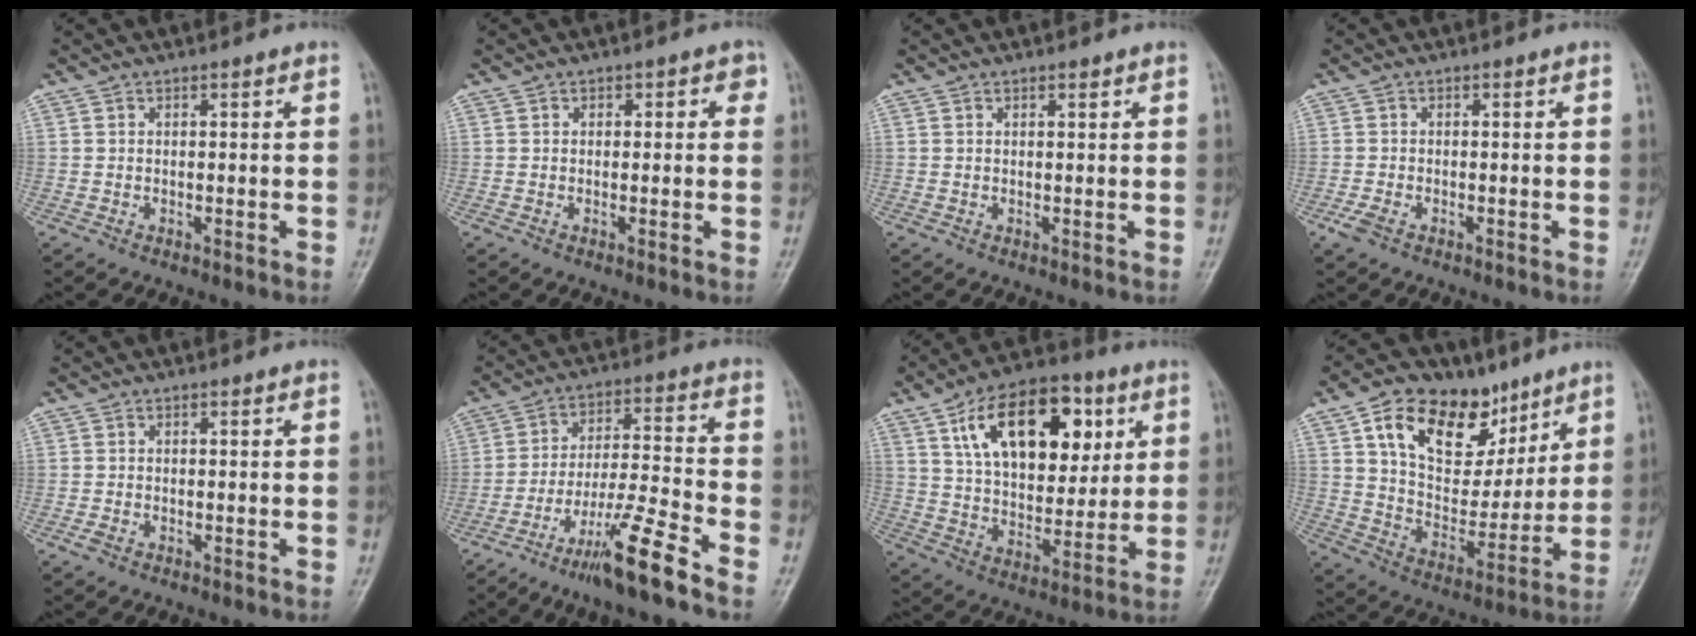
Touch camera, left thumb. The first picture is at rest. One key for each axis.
{"total": 2.4, "fx": 0.6, "fy": 1.7, "fz": 1.5, "tx": 0.008, "ty": 0.004, "tz": 0.000}
{"total": 0.7, "fx": 0.5, "fy": 0.2, "fz": 0.5, "tx": -0.008, "ty": -0.002, "tz": 0.007}
{"total": 2.2, "fx": -1.3, "fy": 1.2, "fz": 1.3, "tx": -0.034, "ty": -0.002, "tz": -0.025}
{"total": 1.0, "fx": -0.6, "fy": 0.6, "fz": 0.5, "tx": -0.015, "ty": -0.002, "tz": -0.013}
{"total": 11.9, "fx": -8.4, "fy": 0.2, "fz": 8.4, "tx": -0.163, "ty": 0.053, "tz": -0.155}
{"total": 21.0, "fx": 8.1, "fy": 12.1, "fz": 15.1, "tx": -0.191, "ty": -0.018, "tz": 0.134}
{"total": 20.9, "fx": 11.0, "fy": 12.8, "fz": 12.4, "tx": -0.149, "ty": -0.033, "tz": 0.190}